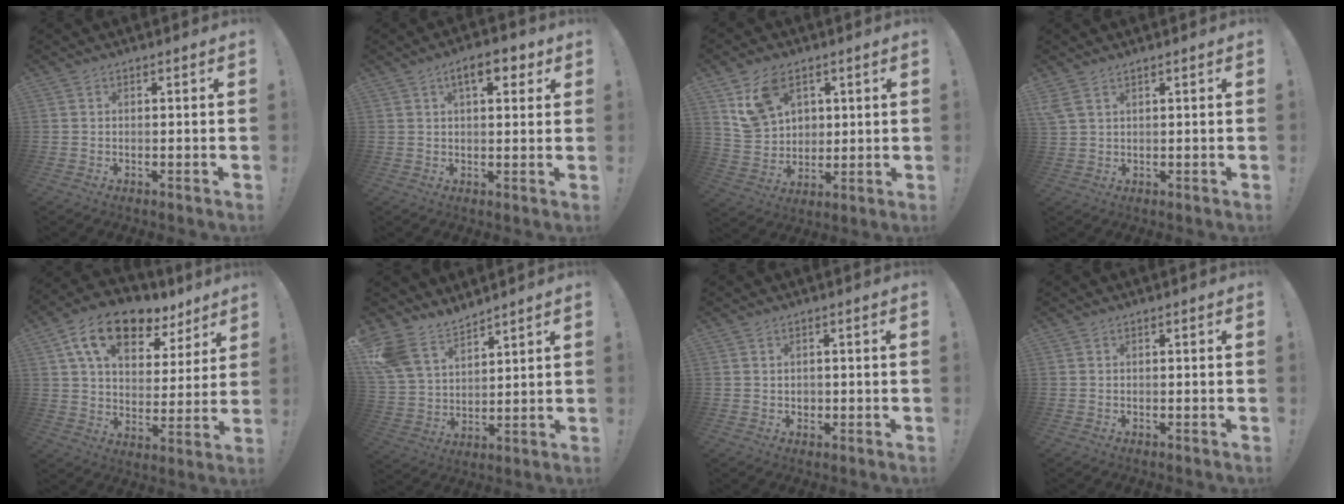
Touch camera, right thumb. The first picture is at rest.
{"total": 7.5, "force": [3.5, 2.8, 5.9], "torque": [-0.072, -0.009, 0.052]}
{"total": 12.6, "force": [6.6, 9.1, 5.7], "torque": [-0.102, -0.018, 0.133]}
{"total": 3.4, "force": [2.1, 1.3, 2.3], "torque": [-0.050, -0.003, 0.043]}
{"total": 16.3, "force": [9.9, 9.0, 9.4], "torque": [-0.161, -0.050, 0.178]}
{"total": 12.5, "force": [10.3, 6.1, 3.6], "torque": [-0.090, -0.064, 0.205]}
{"total": 1.4, "force": [0.2, 1.4, 0.1], "torque": [-0.001, 0.002, 0.002]}
{"total": 0.0}